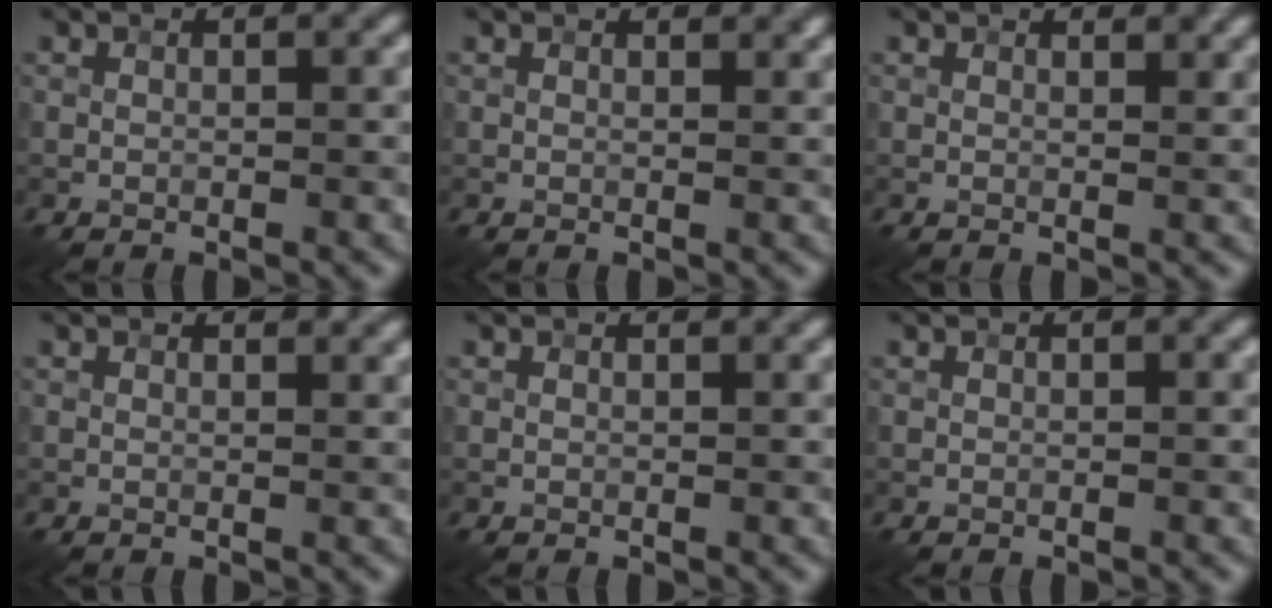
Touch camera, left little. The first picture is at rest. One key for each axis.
{"total": 1.1, "fx": 1.0, "fy": 0.1, "fz": 0.5, "tx": -0.010, "ty": -0.001, "tz": 0.011}
{"total": 1.3, "fx": 1.1, "fy": 0.3, "fz": 0.7, "tx": -0.012, "ty": -0.001, "tz": 0.014}
{"total": 1.1, "fx": 1.0, "fy": 0.1, "fz": 0.4, "tx": -0.009, "ty": -0.002, "tz": 0.011}
{"total": 0.7, "fx": 0.7, "fy": 0.0, "fz": 0.2, "tx": -0.007, "ty": -0.001, "tz": 0.006}
{"total": 0.0}